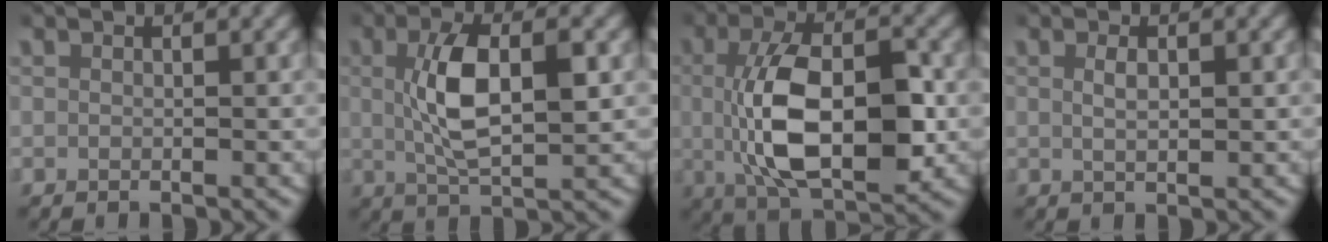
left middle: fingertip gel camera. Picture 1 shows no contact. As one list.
[{"total": 5.7, "force": [0.6, 2.0, 5.3], "torque": [-0.105, -0.002, 0.013]}, {"total": 10.6, "force": [-0.6, 5.2, 9.2], "torque": [-0.175, -0.011, -0.009]}, {"total": 1.5, "force": [0.4, 0.6, 1.4], "torque": [-0.023, -0.003, 0.009]}]